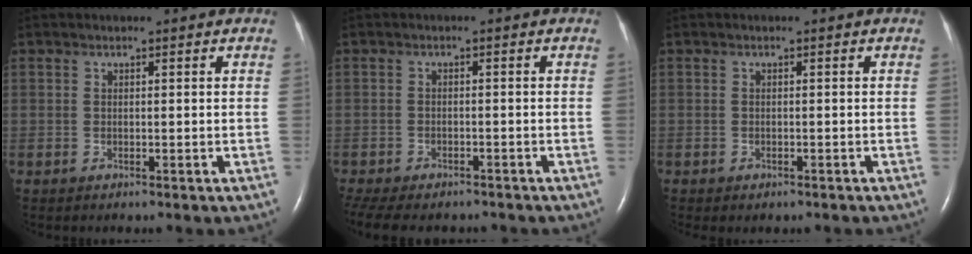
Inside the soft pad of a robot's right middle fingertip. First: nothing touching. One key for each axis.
{"total": 13.8, "fx": -11.1, "fy": 5.7, "fz": 6.0, "tx": -0.156, "ty": -0.015, "tz": -0.146}
{"total": 1.4, "fx": -1.1, "fy": 0.7, "fz": 0.6, "tx": -0.008, "ty": -0.002, "tz": -0.011}